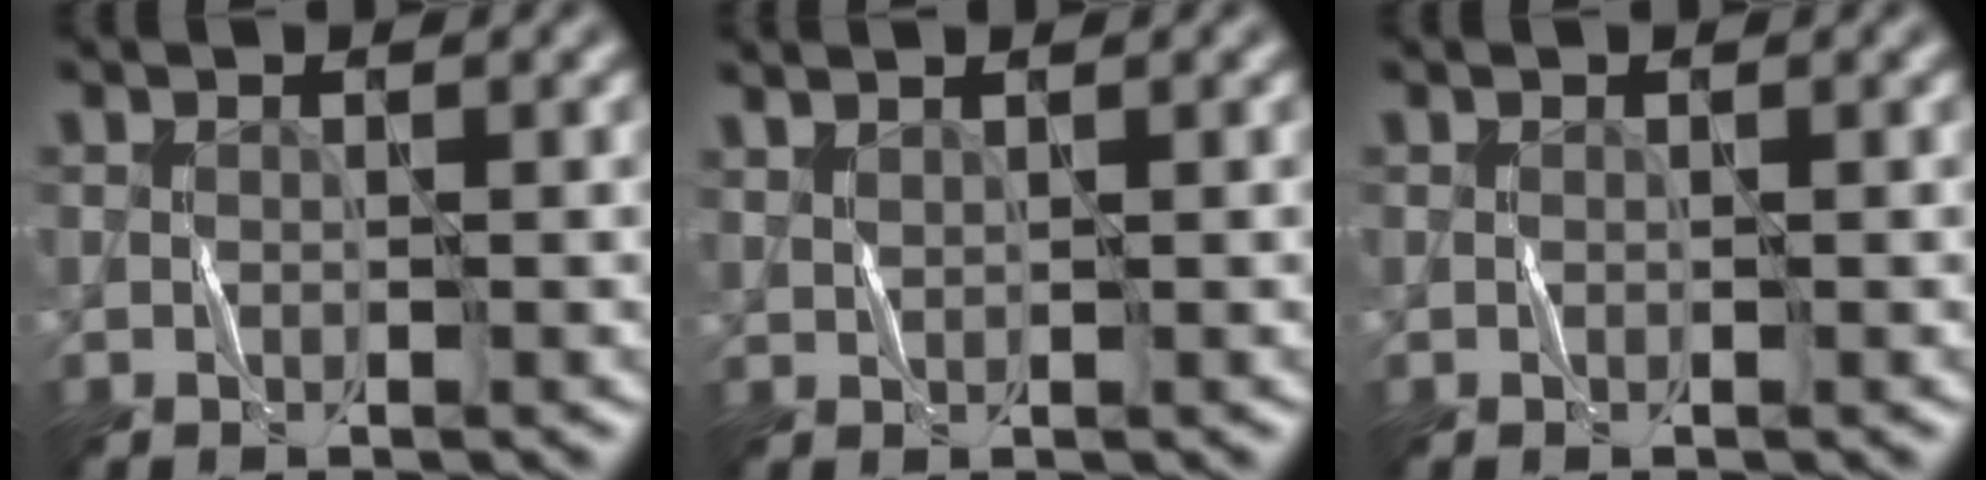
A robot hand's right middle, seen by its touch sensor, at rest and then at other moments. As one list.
[{"total": 1.5, "force": [1.3, 0.4, 0.8], "torque": [-0.011, -0.002, 0.017]}, {"total": 0.0}]